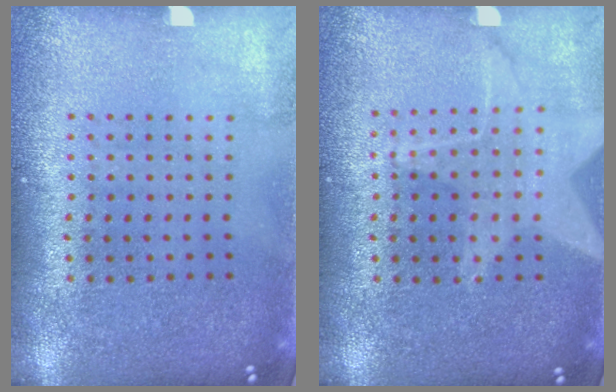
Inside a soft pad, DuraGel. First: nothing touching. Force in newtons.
{"total": 1.4, "press": 1.4, "slide": 0.2}